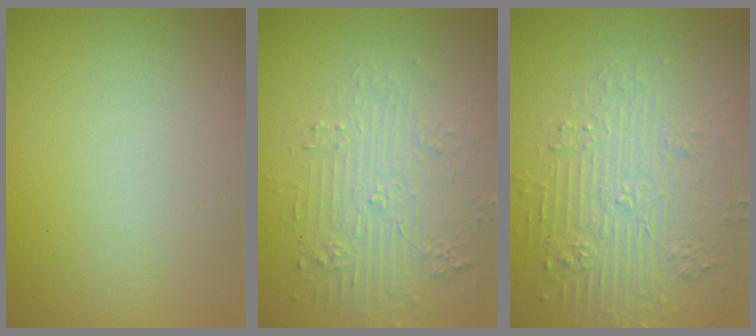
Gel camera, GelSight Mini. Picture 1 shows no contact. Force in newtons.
{"total": 4.2, "press": 3.8, "slide": 1.7}
{"total": 4.8, "press": 4.2, "slide": 2.4}